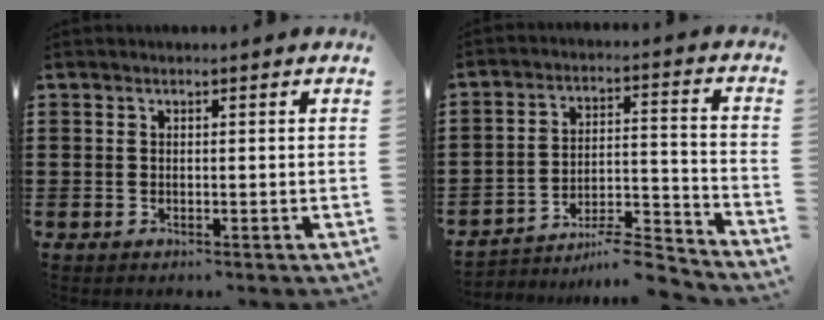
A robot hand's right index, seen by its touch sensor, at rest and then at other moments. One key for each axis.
{"total": 6.5, "fx": -5.9, "fy": 1.1, "fz": 2.6, "tx": -0.035, "ty": 0.006, "tz": -0.113}